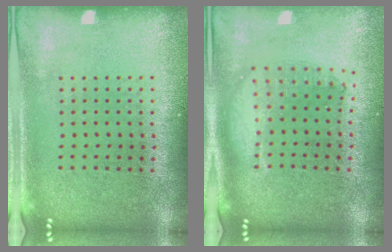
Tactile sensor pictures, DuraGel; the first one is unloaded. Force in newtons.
{"total": 1.7, "press": 1.5, "slide": 0.9}